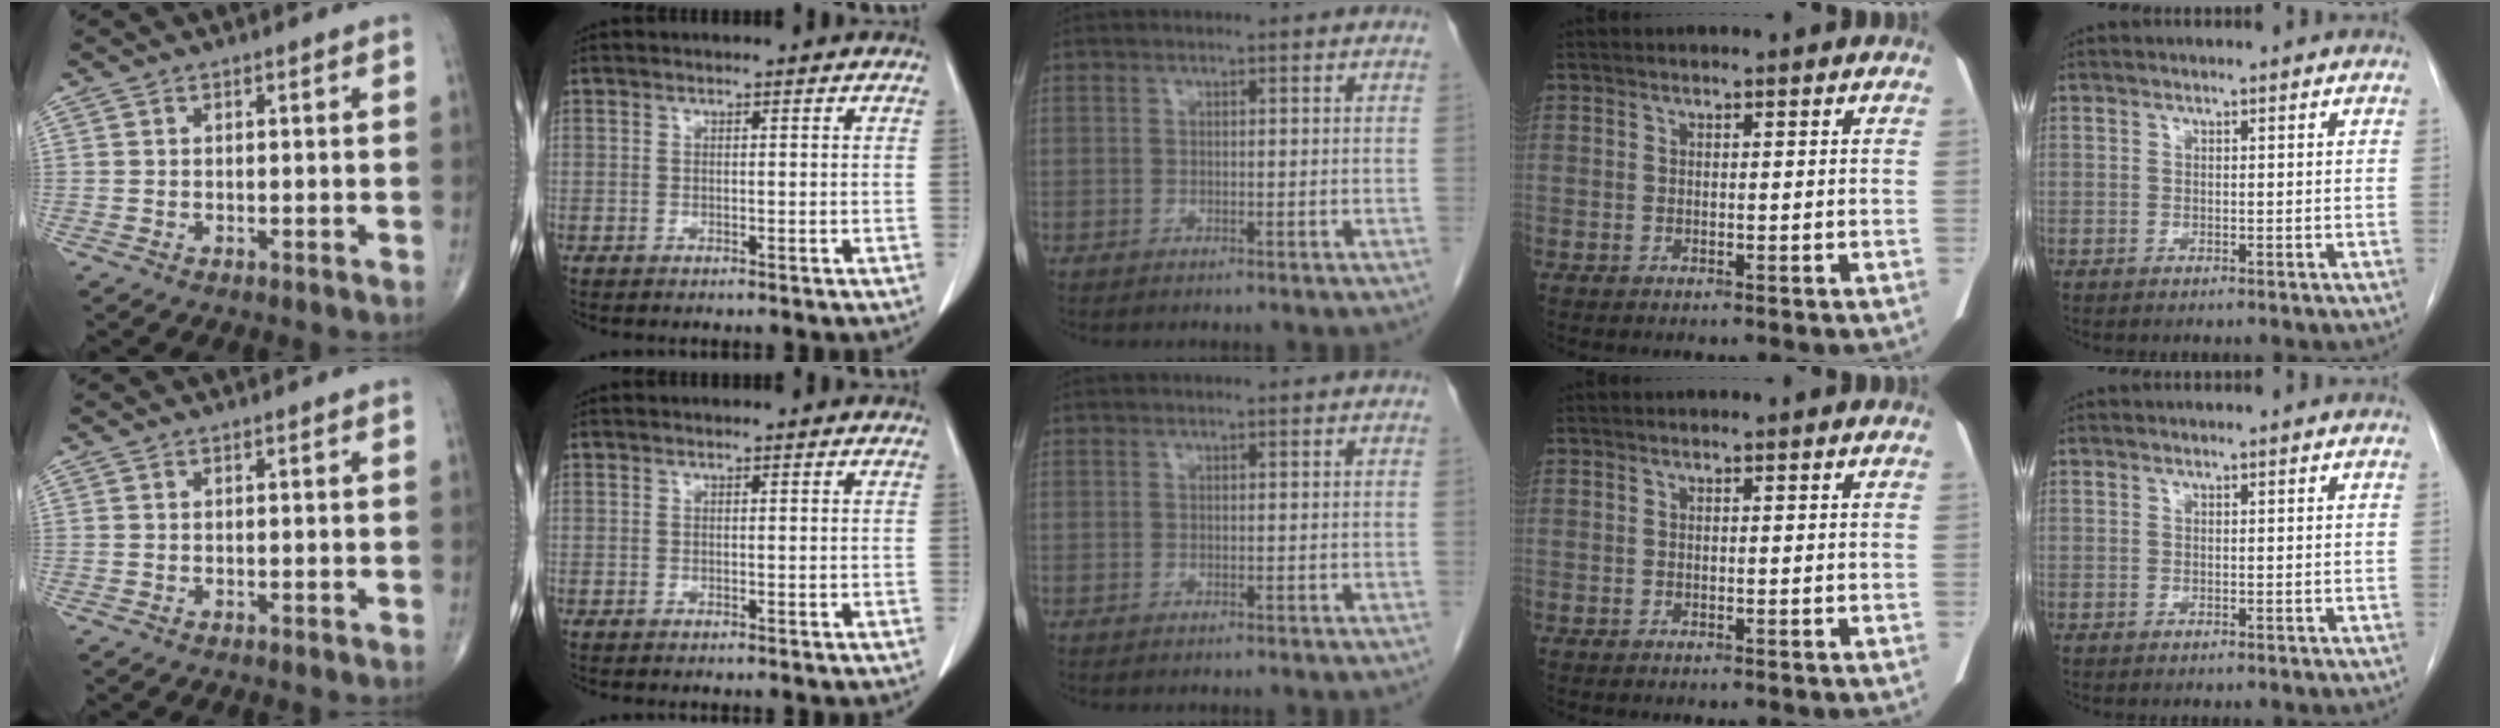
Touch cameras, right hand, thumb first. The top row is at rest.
{}